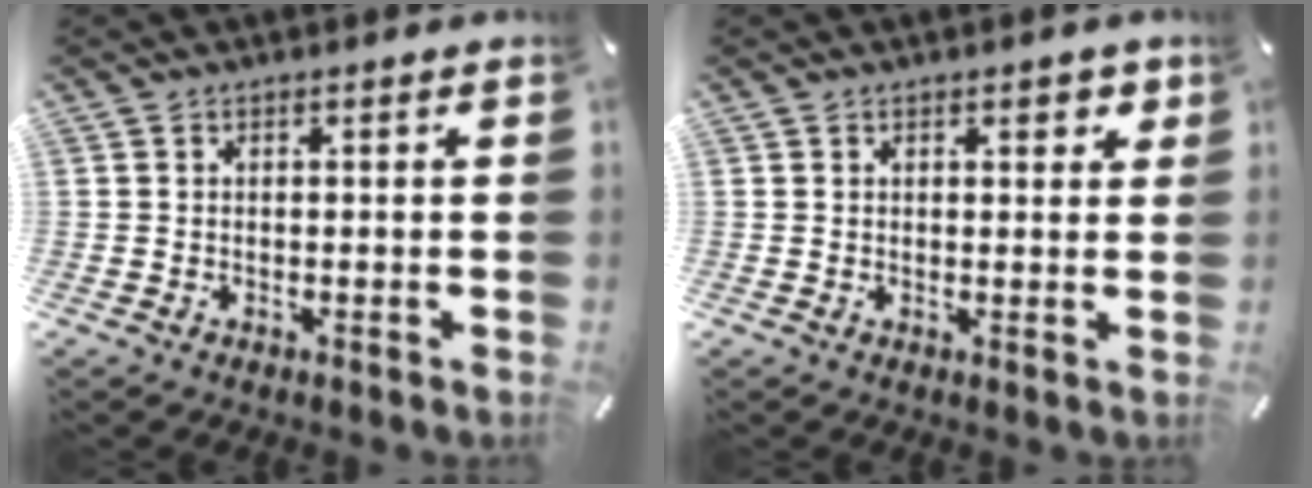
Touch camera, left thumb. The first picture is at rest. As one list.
[{"total": 2.1, "force": [1.2, 1.1, 1.4], "torque": [-0.013, -0.002, 0.016]}]